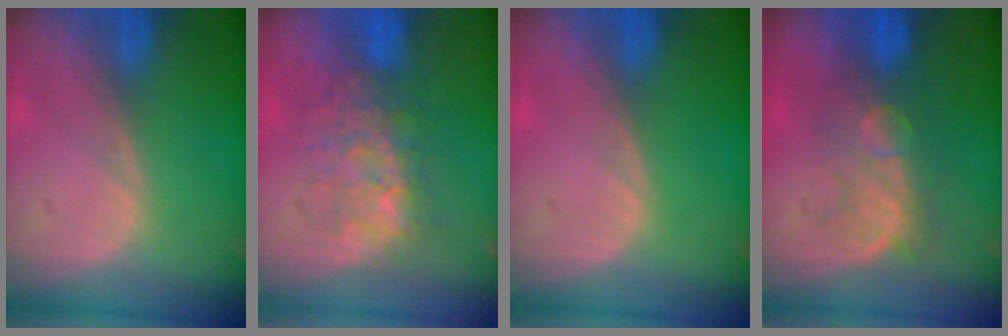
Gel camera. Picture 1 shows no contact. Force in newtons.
{"total": 8.0, "press": 7.9, "slide": 0.8}
{"total": 0.0}
{"total": 8.1, "press": 7.7, "slide": 2.3}